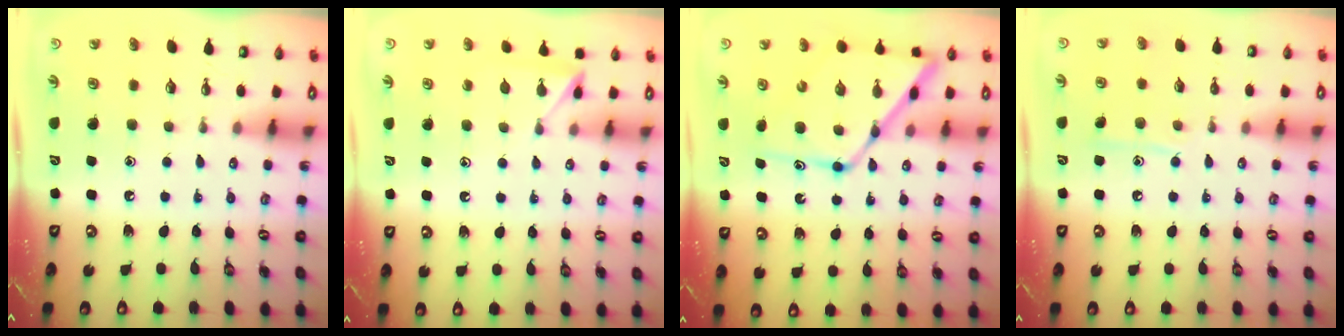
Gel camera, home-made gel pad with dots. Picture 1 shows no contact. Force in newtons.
{"total": 5.4, "press": 5.3, "slide": 0.5}
{"total": 15.0, "press": 14.9, "slide": 1.5}
{"total": 8.0, "press": 8.0, "slide": 0.7}